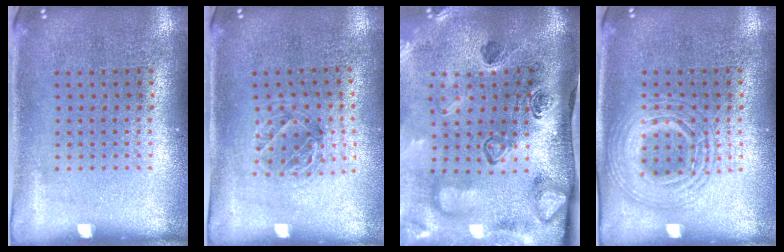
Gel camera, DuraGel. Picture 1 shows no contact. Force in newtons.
{"total": 1.0, "press": 1.0, "slide": 0.2}
{"total": 4.7, "press": 3.2, "slide": 3.4}
{"total": 2.5, "press": 2.4, "slide": 0.2}